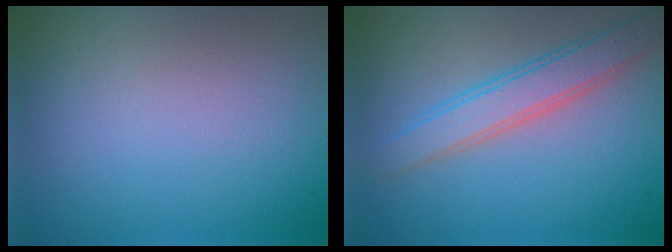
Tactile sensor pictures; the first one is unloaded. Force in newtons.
{"total": 3.6, "press": 3.5, "slide": 0.2}